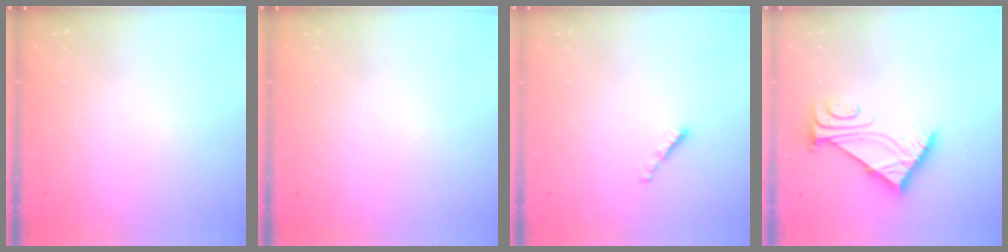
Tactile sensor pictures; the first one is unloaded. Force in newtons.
{"total": 0.0}
{"total": 2.1, "press": 2.0, "slide": 0.7}
{"total": 8.1, "press": 8.0, "slide": 1.0}